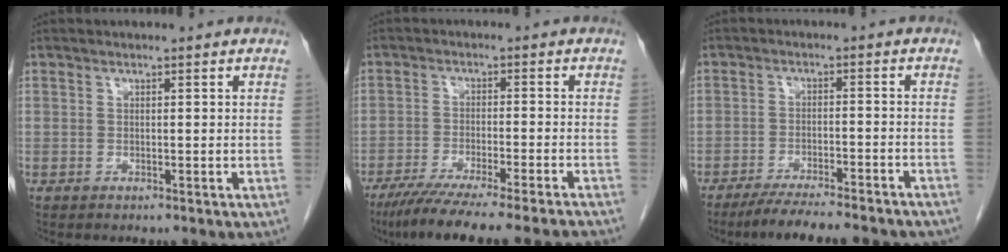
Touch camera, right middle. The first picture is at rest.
{"total": 17.4, "force": [-15.2, -0.6, 8.5], "torque": [-0.103, -0.052, -0.223]}
{"total": 15.1, "force": [-13.4, 1.8, 6.9], "torque": [-0.093, -0.013, -0.183]}